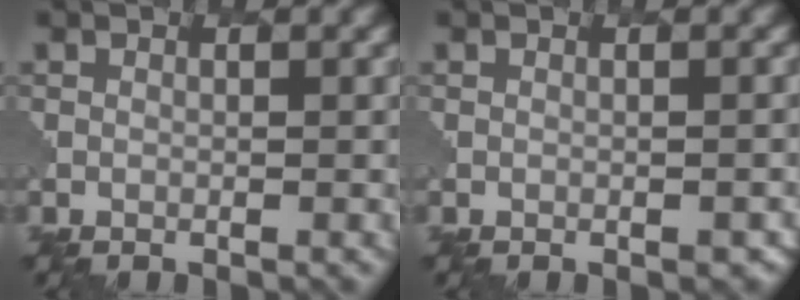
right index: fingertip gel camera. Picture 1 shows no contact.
{"total": 1.5, "force": [-0.8, 0.8, 0.9], "torque": [-0.007, -0.002, 0.000]}